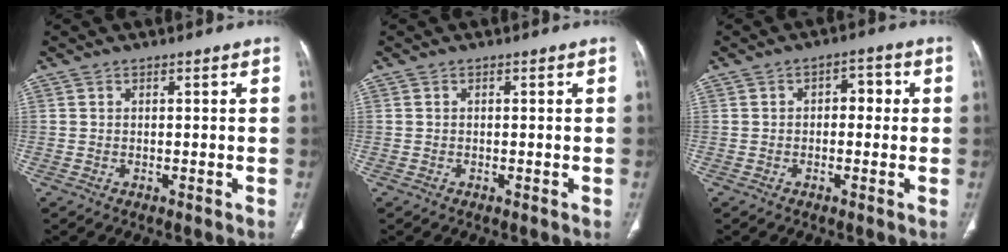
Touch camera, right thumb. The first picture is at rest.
{"total": 0.0}
{"total": 4.0, "force": [0.2, 2.5, 3.1], "torque": [-0.017, 0.013, -0.007]}